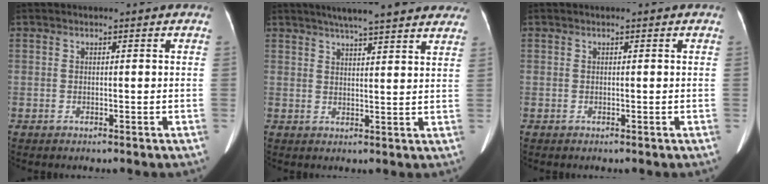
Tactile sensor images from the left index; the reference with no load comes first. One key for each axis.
{"total": 16.1, "fx": 13.6, "fy": 1.8, "fz": 8.5, "tx": -0.118, "ty": 0.027, "tz": 0.166}
{"total": 0.0}